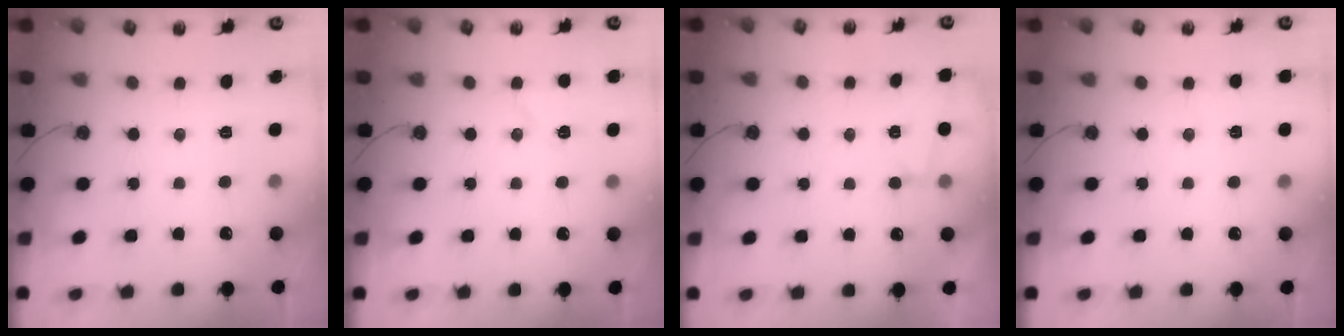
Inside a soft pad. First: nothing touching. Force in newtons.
{"total": 4.9, "press": 4.8, "slide": 1.0}
{"total": 2.8, "press": 2.1, "slide": 1.8}
{"total": 2.9, "press": 2.8, "slide": 0.7}